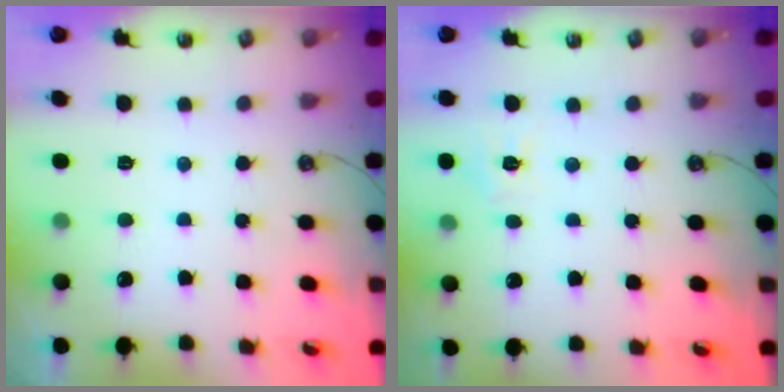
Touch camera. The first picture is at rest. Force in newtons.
{"total": 5.3, "press": 5.2, "slide": 0.5}